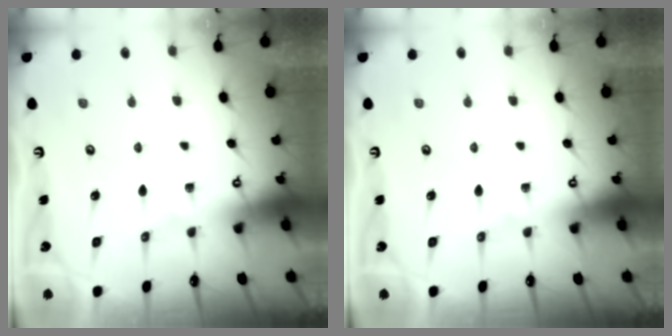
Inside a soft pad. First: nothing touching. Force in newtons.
{"total": 0.0}